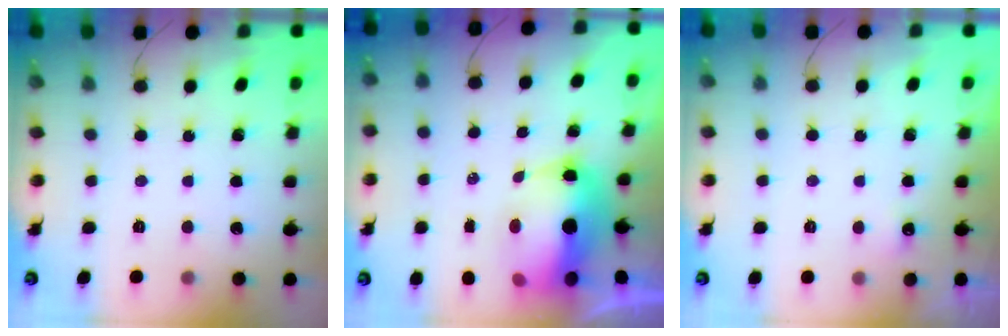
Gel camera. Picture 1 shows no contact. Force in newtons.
{"total": 11.7, "press": 11.5, "slide": 2.4}
{"total": 3.2, "press": 1.2, "slide": 3.0}